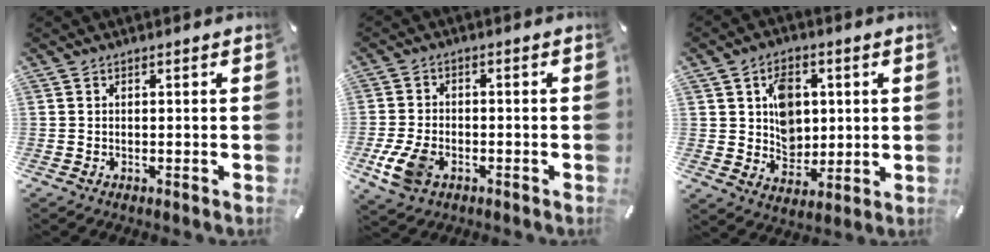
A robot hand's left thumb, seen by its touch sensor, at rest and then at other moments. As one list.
[{"total": 7.8, "force": [-3.0, 5.2, 5.0], "torque": [-0.123, 0.004, -0.057]}, {"total": 8.8, "force": [2.4, 7.4, 4.2], "torque": [-0.050, -0.003, 0.041]}]